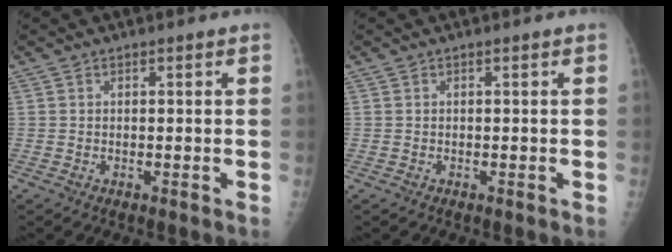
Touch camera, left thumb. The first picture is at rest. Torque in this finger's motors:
{"motor_torque": [-0.10, 0.22, -0.05, 0.00, 0.01]}